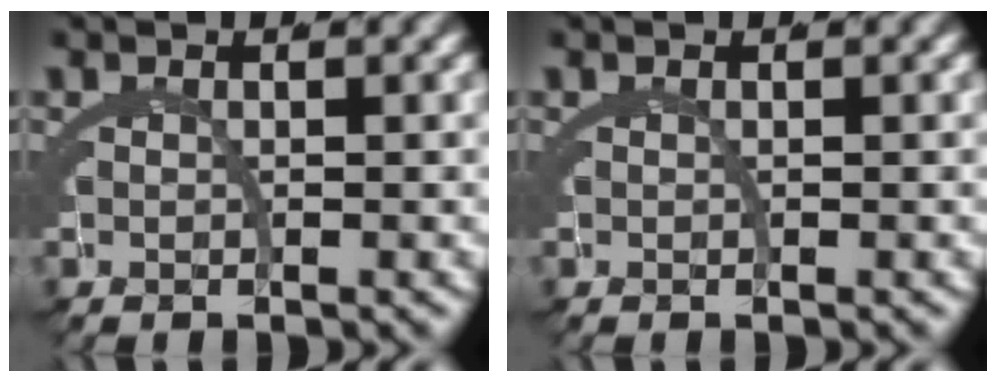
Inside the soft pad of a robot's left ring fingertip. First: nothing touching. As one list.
[{"total": 0.0}]